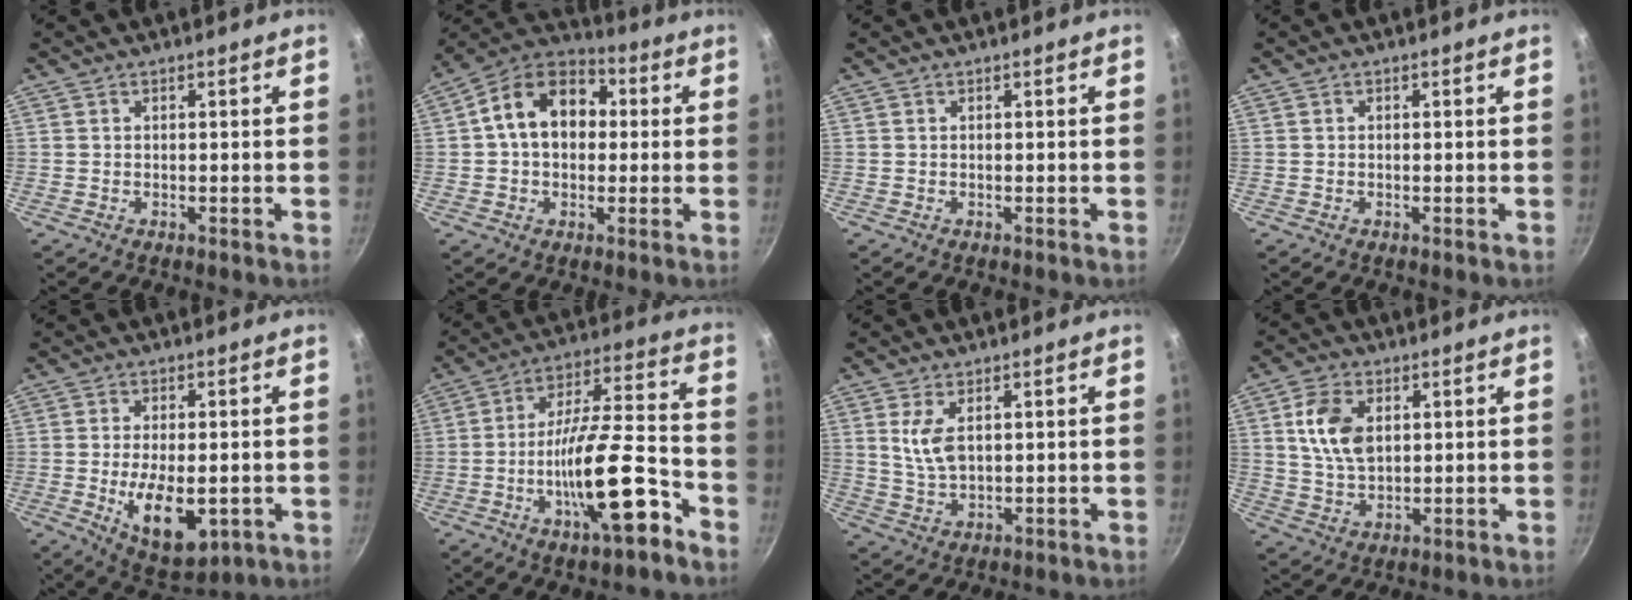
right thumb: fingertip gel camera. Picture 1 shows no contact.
{"total": 14.1, "force": [1.7, 10.3, 9.5], "torque": [-0.120, 0.031, 0.006]}
{"total": 0.0}
{"total": 0.0}
{"total": 10.7, "force": [-2.0, 5.4, 9.0], "torque": [-0.130, -0.007, -0.015]}
{"total": 17.4, "force": [-7.8, 4.7, 14.8], "torque": [-0.228, 0.049, -0.134]}
{"total": 5.7, "force": [1.7, 2.9, 4.6], "torque": [-0.086, -0.013, 0.038]}
{"total": 9.6, "force": [2.4, 6.0, 7.0], "torque": [-0.121, -0.007, 0.047]}